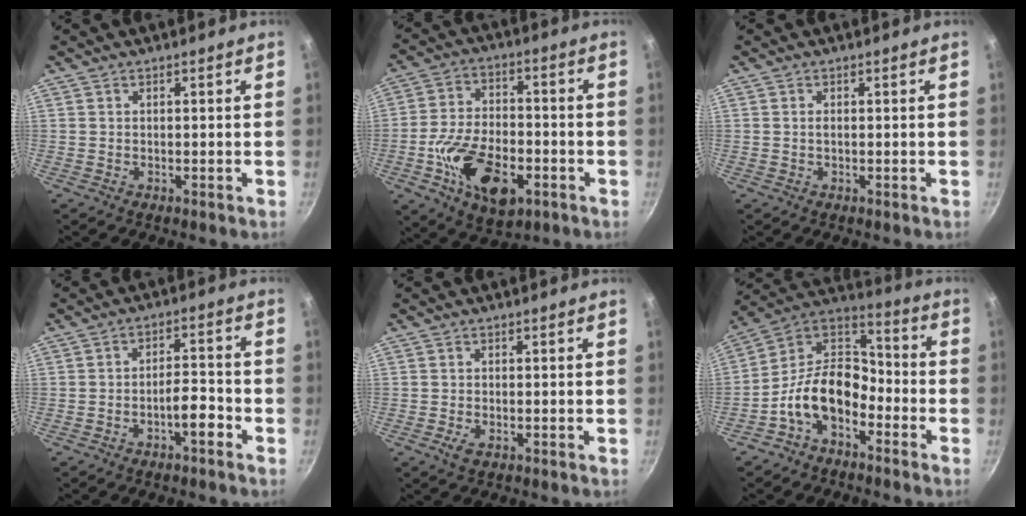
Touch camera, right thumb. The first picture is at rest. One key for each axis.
{"total": 16.8, "fx": -5.6, "fy": 9.7, "fz": 12.5, "tx": -0.201, "ty": 0.023, "tz": -0.094}
{"total": 0.7, "fx": 0.0, "fy": 0.3, "fz": 0.7, "tx": -0.016, "ty": 0.001, "tz": -0.001}
{"total": 5.0, "fx": -2.8, "fy": 1.6, "fz": 3.8, "tx": -0.052, "ty": 0.031, "tz": -0.043}
{"total": 1.7, "fx": -0.6, "fy": 0.8, "fz": 1.4, "tx": -0.027, "ty": -0.003, "tz": -0.010}
{"total": 14.4, "fx": -6.2, "fy": 9.2, "fz": 9.2, "tx": -0.129, "ty": 0.076, "tz": -0.142}